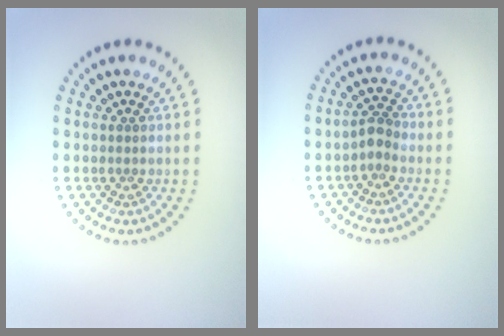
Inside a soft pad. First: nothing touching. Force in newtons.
{"total": 1.5, "press": 1.2, "slide": 0.9}